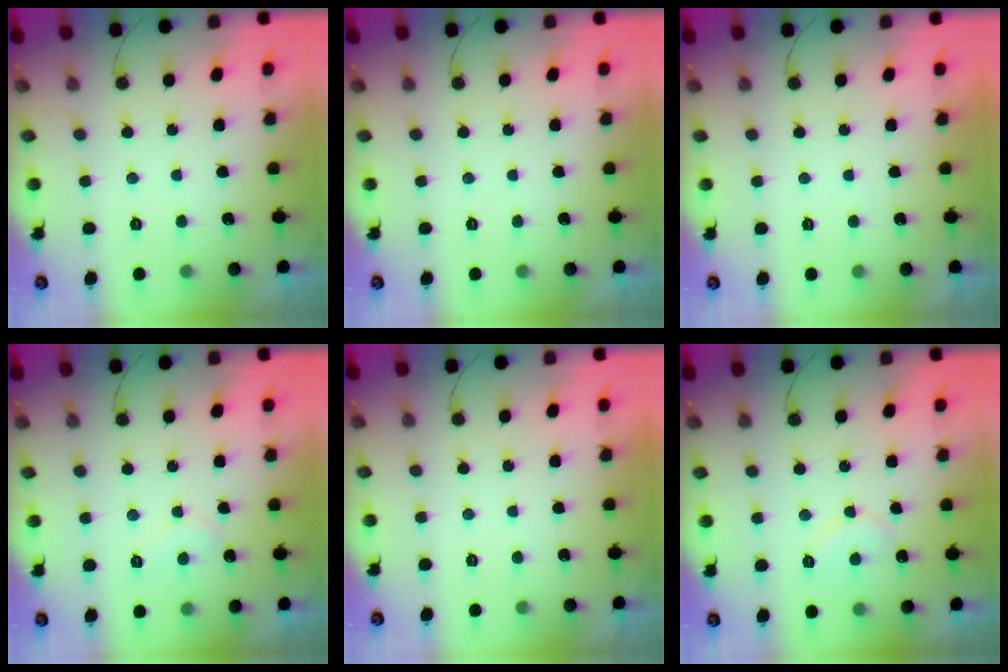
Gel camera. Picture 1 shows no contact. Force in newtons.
{"total": 0.0}
{"total": 1.6, "press": 1.6, "slide": 0.0}
{"total": 6.1, "press": 6.1, "slide": 0.5}
{"total": 1.7, "press": 1.7, "slide": 0.1}
{"total": 7.4, "press": 7.4, "slide": 0.6}